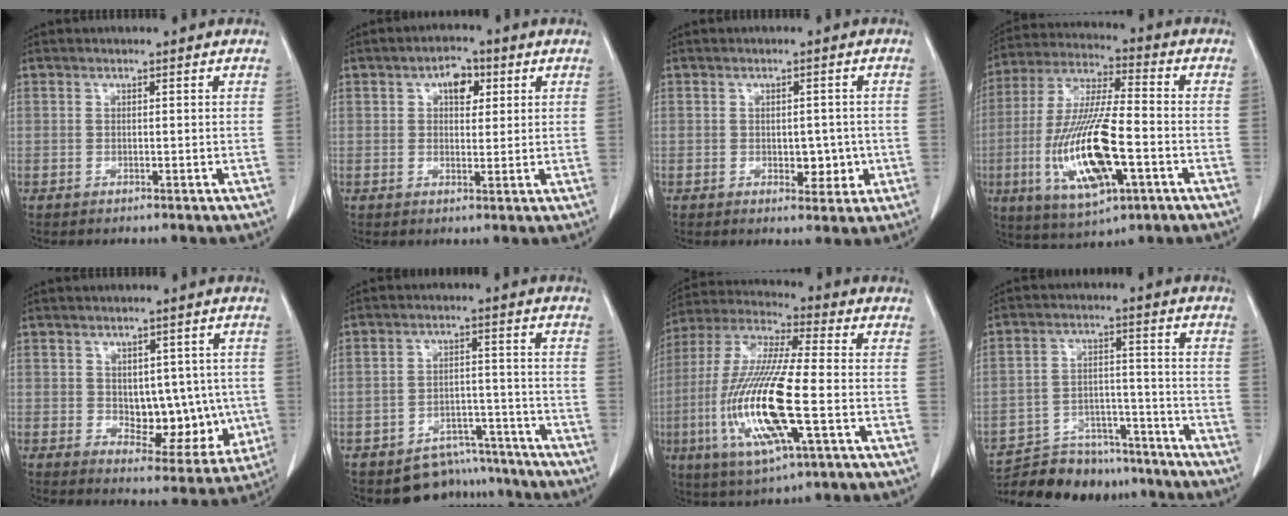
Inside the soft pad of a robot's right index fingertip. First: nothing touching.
{"total": 4.3, "force": [1.7, 2.4, 3.1], "torque": [-0.046, 0.012, 0.025]}
{"total": 3.8, "force": [-0.7, 2.4, 2.8], "torque": [-0.027, 0.001, -0.002]}
{"total": 17.2, "force": [-4.9, 4.1, 16.0], "torque": [-0.331, -0.014, -0.083]}
{"total": 9.6, "force": [-0.3, 6.0, 7.6], "torque": [-0.079, 0.007, 0.015]}
{"total": 8.9, "force": [-7.9, 4.1, -0.3], "torque": [0.029, 0.044, -0.110]}
{"total": 18.0, "force": [-4.3, 2.3, 17.3], "torque": [-0.370, -0.017, -0.078]}
{"total": 15.7, "force": [-14.4, 5.3, 3.4], "torque": [-0.055, 0.027, -0.209]}